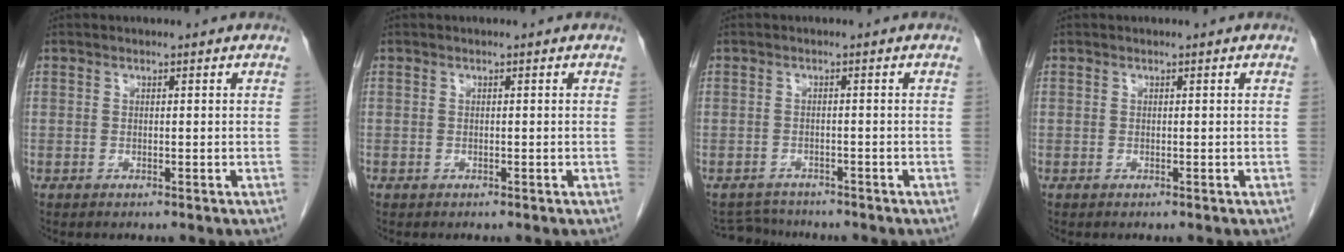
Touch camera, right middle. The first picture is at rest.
{"total": 0.0}
{"total": 3.4, "force": [-3.2, 0.9, -0.5], "torque": [0.005, -0.008, -0.051]}
{"total": 0.0}